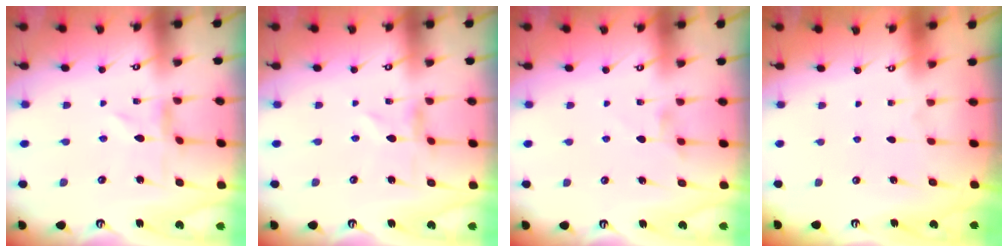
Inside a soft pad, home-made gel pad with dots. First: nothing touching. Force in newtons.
{"total": 0.0}
{"total": 2.3, "press": 2.3, "slide": 0.4}
{"total": 1.6, "press": 1.6, "slide": 0.2}